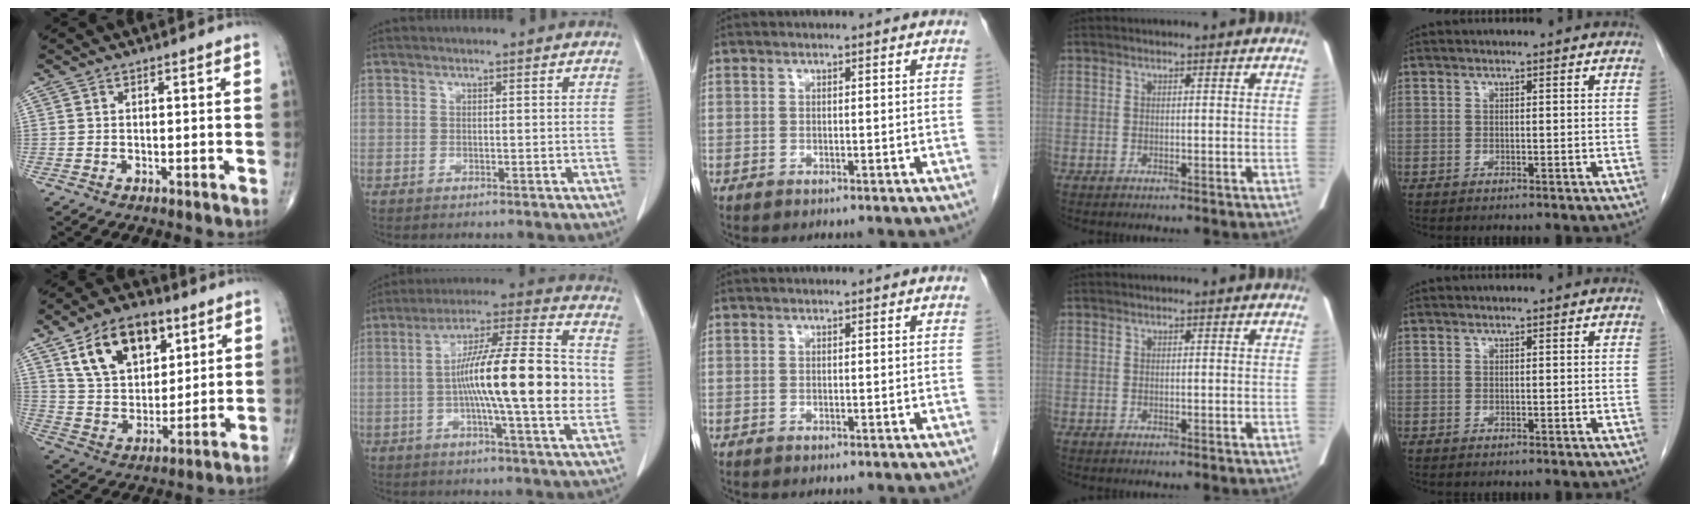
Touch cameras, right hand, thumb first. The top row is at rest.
{"thumb": {"total": 17.3, "force": [8.3, 10.5, 11.0], "torque": [-0.146, -0.029, 0.154]}, "index": {"total": 19.3, "force": [-0.6, 1.2, 19.3], "torque": [-0.311, 0.006, -0.020]}}